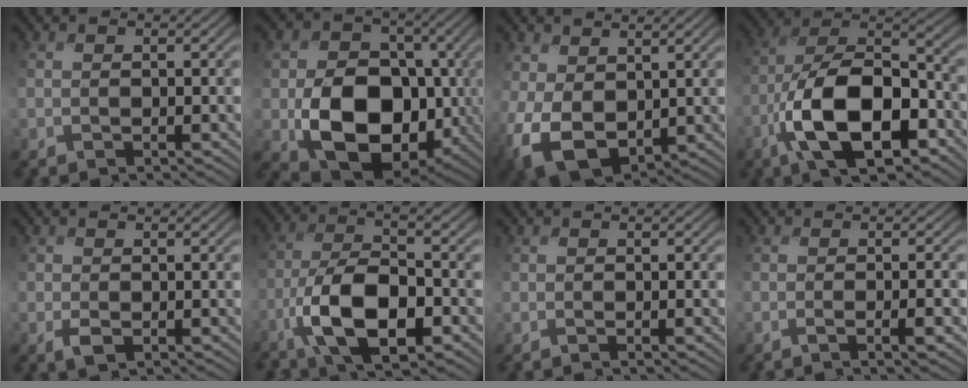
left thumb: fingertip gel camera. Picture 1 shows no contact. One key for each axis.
{"total": 13.6, "fx": -2.8, "fy": 10.1, "fz": 8.7, "tx": -0.149, "ty": -0.031, "tz": -0.053}
{"total": 9.3, "fx": 0.1, "fy": 6.4, "fz": 6.7, "tx": -0.185, "ty": -0.019, "tz": 0.002}
{"total": 14.8, "fx": -6.0, "fy": 7.2, "fz": 11.5, "tx": -0.215, "ty": -0.010, "tz": -0.121}
{"total": 1.7, "fx": -0.4, "fy": 1.1, "fz": 1.2, "tx": -0.032, "ty": -0.005, "tz": -0.005}
{"total": 11.1, "fx": -4.2, "fy": 4.3, "fz": 9.3, "tx": -0.184, "ty": -0.008, "tz": -0.081}
{"total": 0.7, "fx": 0.0, "fy": 0.3, "fz": 0.7, "tx": -0.014, "ty": -0.003, "tz": 0.002}
{"total": 3.8, "fx": -0.6, "fy": 0.8, "fz": 3.6, "tx": -0.054, "ty": 0.003, "tz": -0.012}